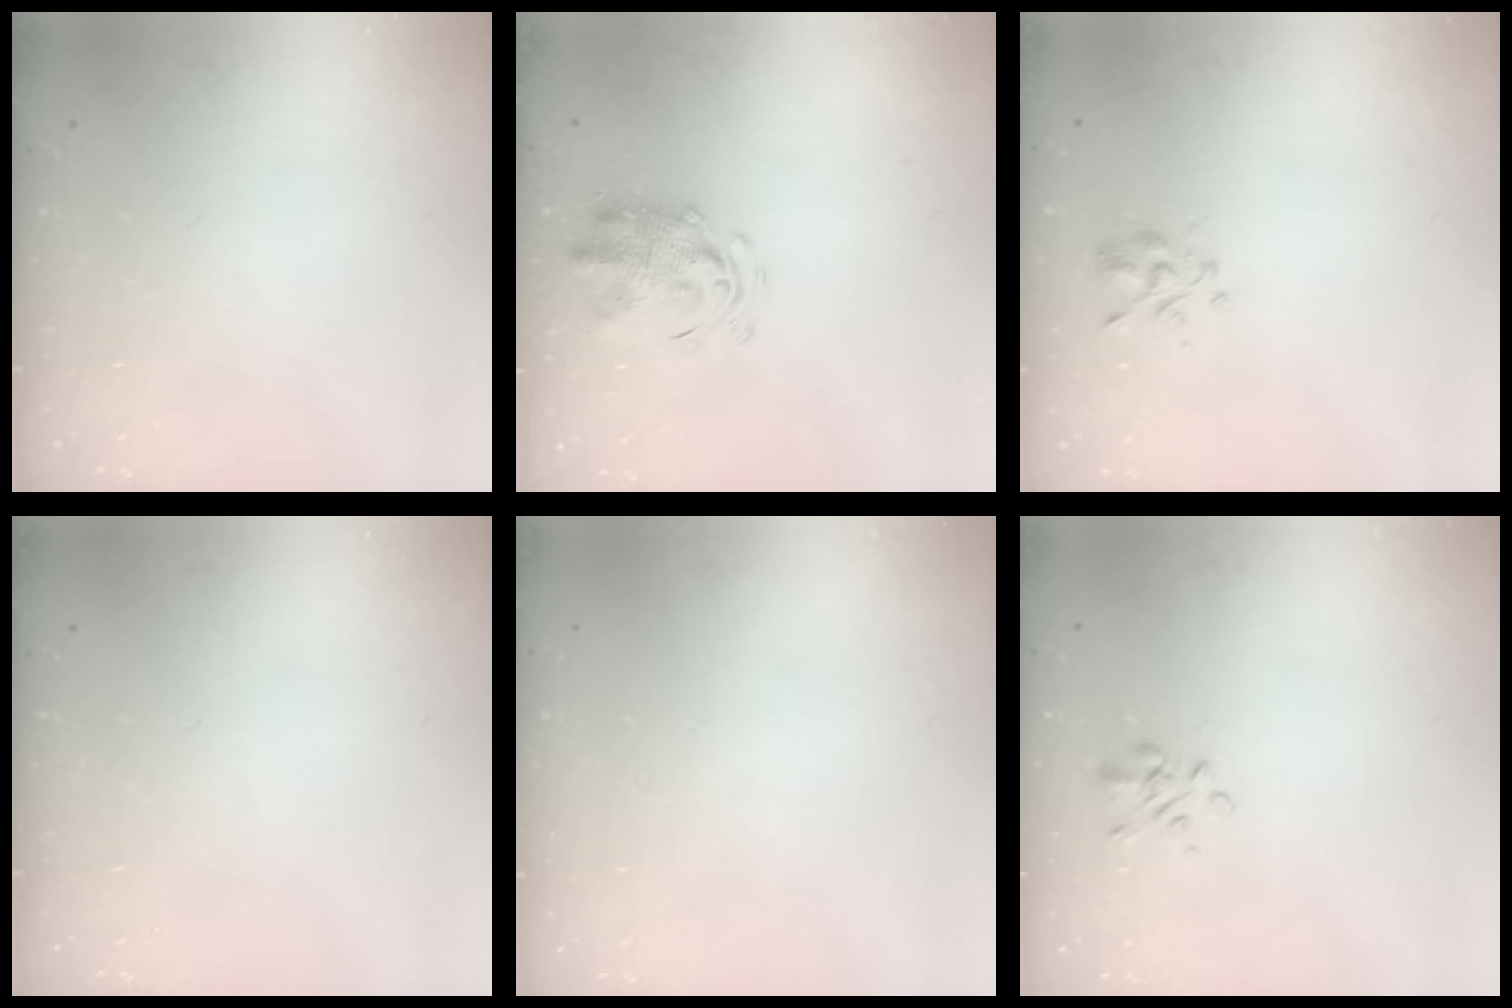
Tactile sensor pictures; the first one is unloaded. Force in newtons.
{"total": 4.2, "press": 4.0, "slide": 1.1}
{"total": 3.1, "press": 3.0, "slide": 0.8}
{"total": 0.0}
{"total": 1.8, "press": 1.8, "slide": 0.2}
{"total": 1.6, "press": 1.3, "slide": 0.8}